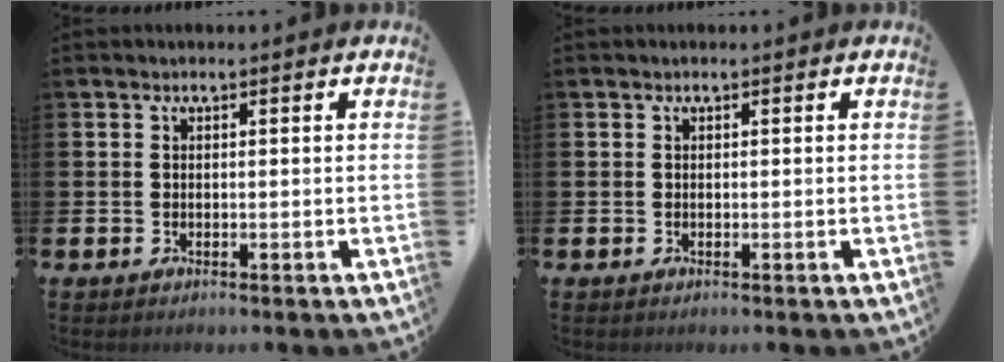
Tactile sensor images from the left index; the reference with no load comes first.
{"total": 0.0}